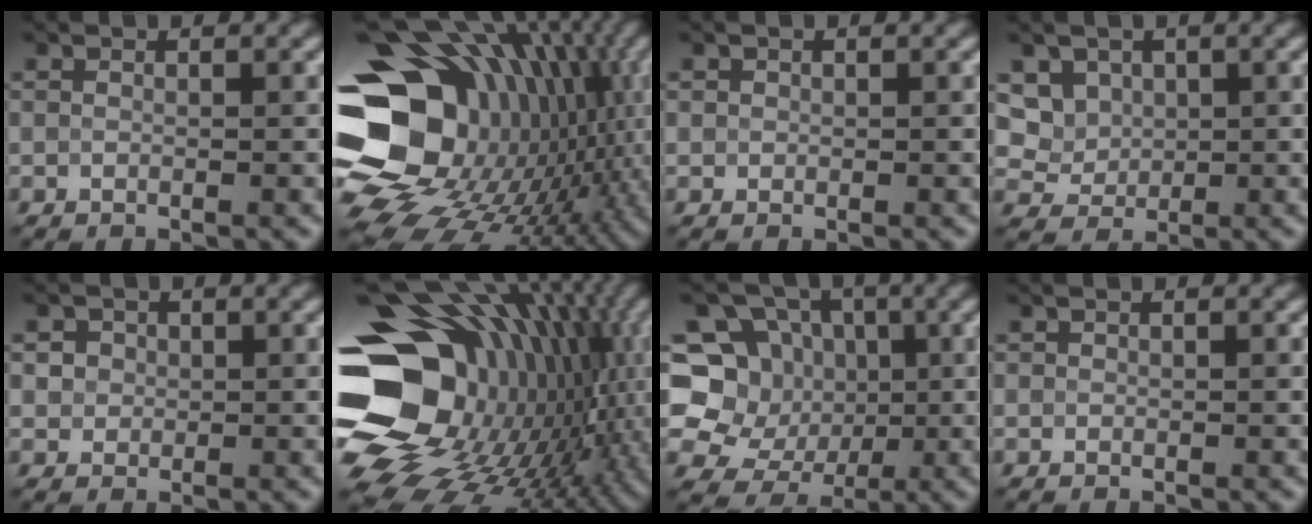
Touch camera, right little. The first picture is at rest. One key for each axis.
{"total": 20.5, "fx": -2.9, "fy": 16.4, "fz": 12.0, "tx": -0.247, "ty": -0.013, "tz": -0.049}
{"total": 0.5, "fx": 0.1, "fy": 0.5, "fz": 0.0, "tx": 0.006, "ty": -0.003, "tz": 0.002}
{"total": 4.4, "fx": 1.9, "fy": 3.6, "fz": 1.7, "tx": -0.040, "ty": -0.005, "tz": 0.040}
{"total": 2.5, "fx": 0.8, "fy": 2.1, "fz": 0.9, "tx": -0.015, "ty": 0.003, "tz": 0.016}
{"total": 20.1, "fx": -1.3, "fy": 15.3, "fz": 13.0, "tx": -0.259, "ty": -0.017, "tz": -0.004}
{"total": 10.8, "fx": -0.8, "fy": 9.9, "fz": 4.1, "tx": -0.086, "ty": 0.021, "tz": -0.041}
{"total": 0.0}